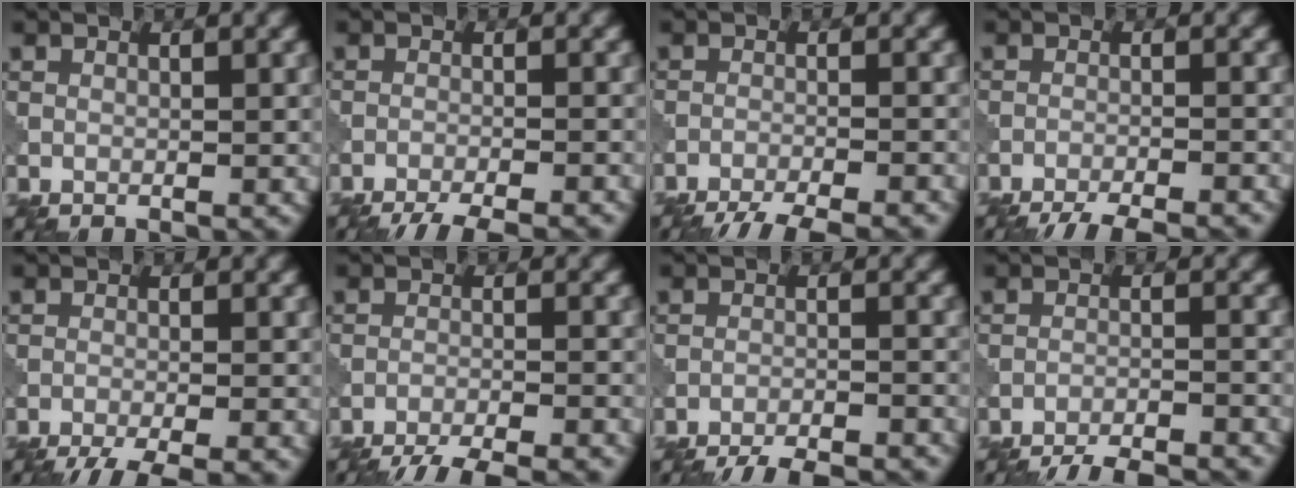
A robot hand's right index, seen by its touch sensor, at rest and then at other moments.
{"total": 6.8, "force": [-6.2, 1.1, 2.6], "torque": [-0.035, -0.007, -0.091]}
{"total": 7.8, "force": [-7.0, 1.2, 3.0], "torque": [-0.042, -0.011, -0.105]}
{"total": 7.7, "force": [-7.1, 1.3, 2.6], "torque": [-0.032, -0.003, -0.102]}
{"total": 5.6, "force": [-4.3, 0.9, 3.4], "torque": [-0.047, -0.017, -0.074]}
{"total": 8.8, "force": [-8.1, 1.5, 3.0], "torque": [-0.041, -0.009, -0.119]}
{"total": 9.1, "force": [-8.6, 1.7, 2.5], "torque": [-0.028, 0.000, -0.119]}
{"total": 10.3, "force": [-9.8, 2.0, 2.6], "torque": [-0.025, 0.001, -0.132]}